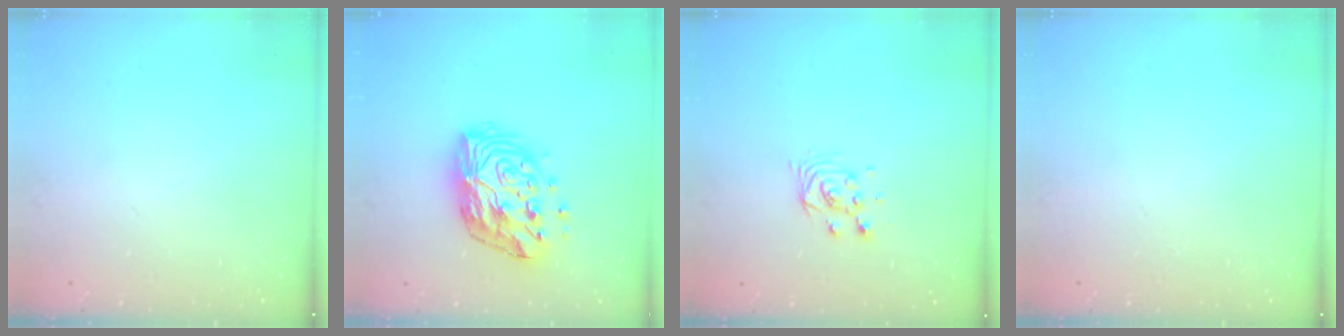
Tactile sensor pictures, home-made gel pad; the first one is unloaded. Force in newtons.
{"total": 15.0, "press": 15.0, "slide": 1.5}
{"total": 4.2, "press": 4.2, "slide": 0.3}
{"total": 0.0}